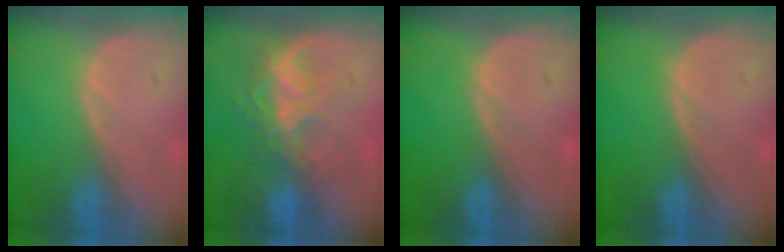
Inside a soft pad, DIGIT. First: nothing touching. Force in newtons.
{"total": 6.7, "press": 6.0, "slide": 3.0}
{"total": 0.0}
{"total": 0.0}